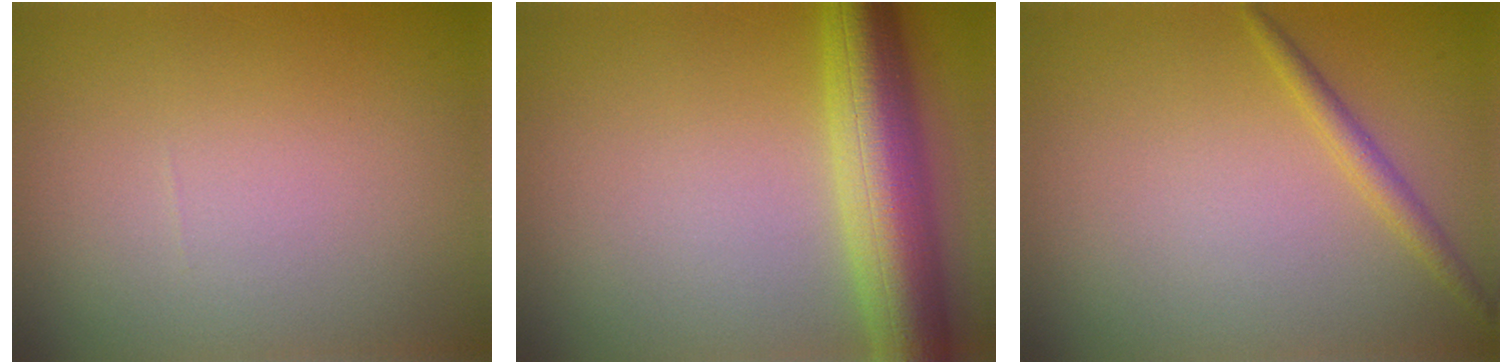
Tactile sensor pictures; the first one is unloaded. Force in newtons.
{"total": 7.7, "press": 7.7, "slide": 0.3}
{"total": 1.4, "press": 1.4, "slide": 0.1}